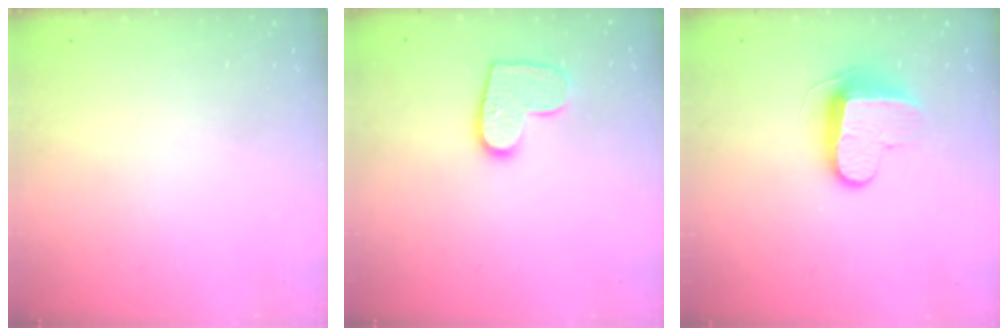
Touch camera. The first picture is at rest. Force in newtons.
{"total": 10.3, "press": 10.3, "slide": 0.4}
{"total": 10.5, "press": 10.4, "slide": 1.0}